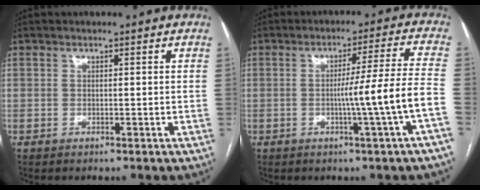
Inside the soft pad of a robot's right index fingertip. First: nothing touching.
{"total": 9.5, "force": [-2.7, -2.3, 8.8], "torque": [-0.129, 0.000, -0.039]}